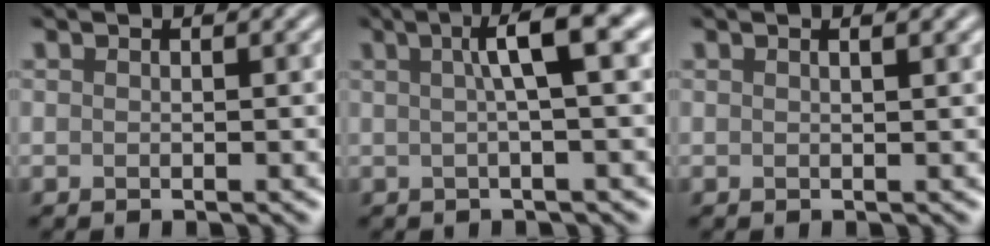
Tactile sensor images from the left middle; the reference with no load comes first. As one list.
[{"total": 5.4, "force": [1.3, 1.0, 5.2], "torque": [-0.069, 0.011, 0.015]}, {"total": 1.9, "force": [1.0, 0.7, 1.4], "torque": [-0.009, -0.006, -0.005]}]